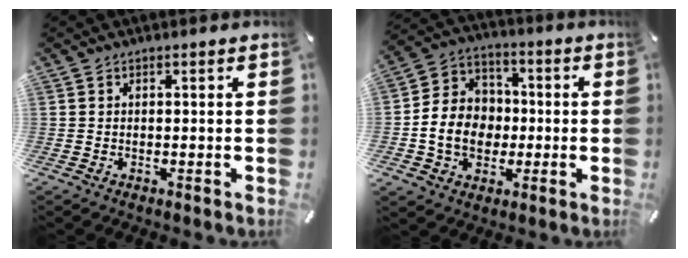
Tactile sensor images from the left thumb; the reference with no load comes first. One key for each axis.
{"total": 10.9, "fx": -2.0, "fy": 9.6, "fz": 4.5, "tx": -0.112, "ty": 0.023, "tz": -0.032}